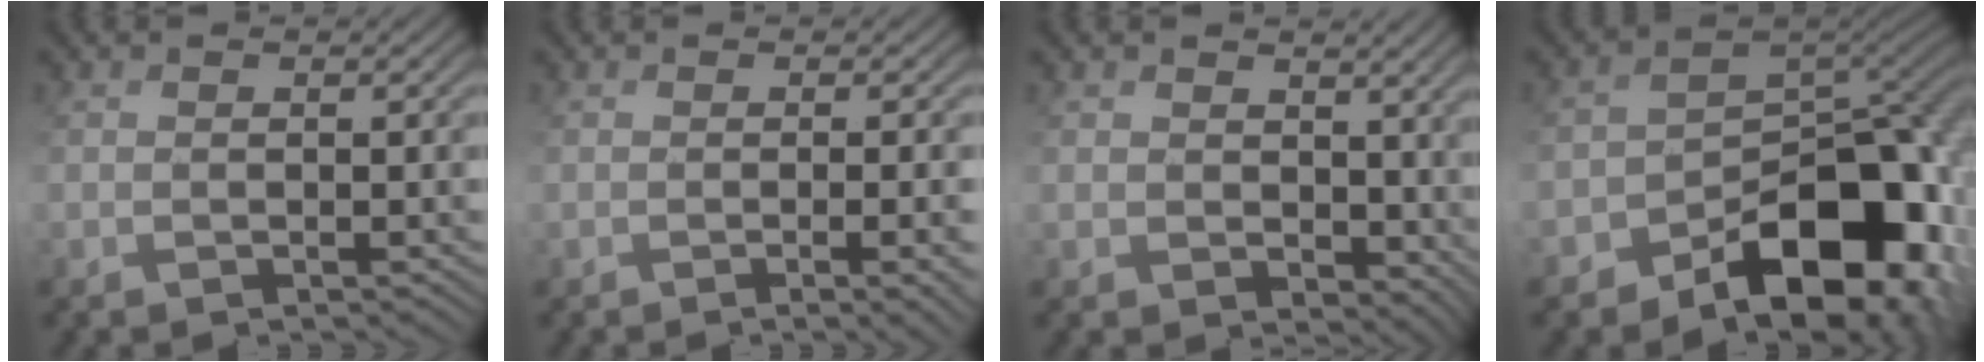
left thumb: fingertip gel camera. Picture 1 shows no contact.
{"total": 5.9, "force": [-1.5, 2.4, 5.2], "torque": [-0.045, 0.003, 0.003]}
{"total": 6.5, "force": [1.7, 5.1, 3.7], "torque": [-0.094, -0.021, 0.048]}
{"total": 13.9, "force": [-7.2, 7.7, 9.1], "torque": [-0.109, -0.013, -0.115]}